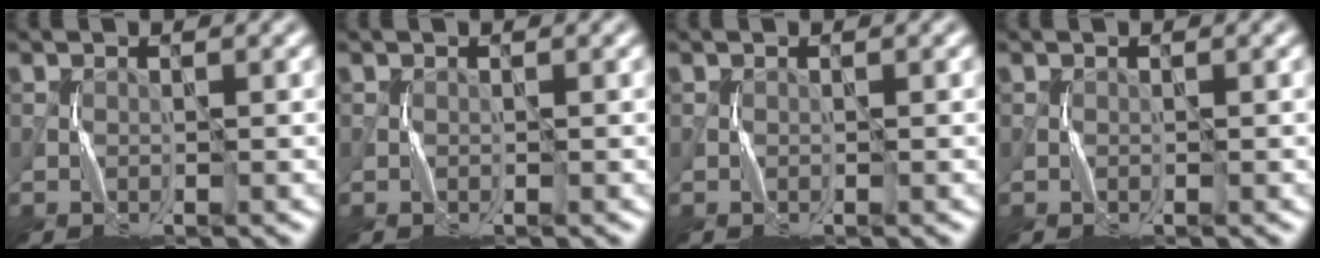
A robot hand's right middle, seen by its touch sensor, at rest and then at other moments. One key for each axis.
{"total": 0.0}
{"total": 0.0}
{"total": 0.0}